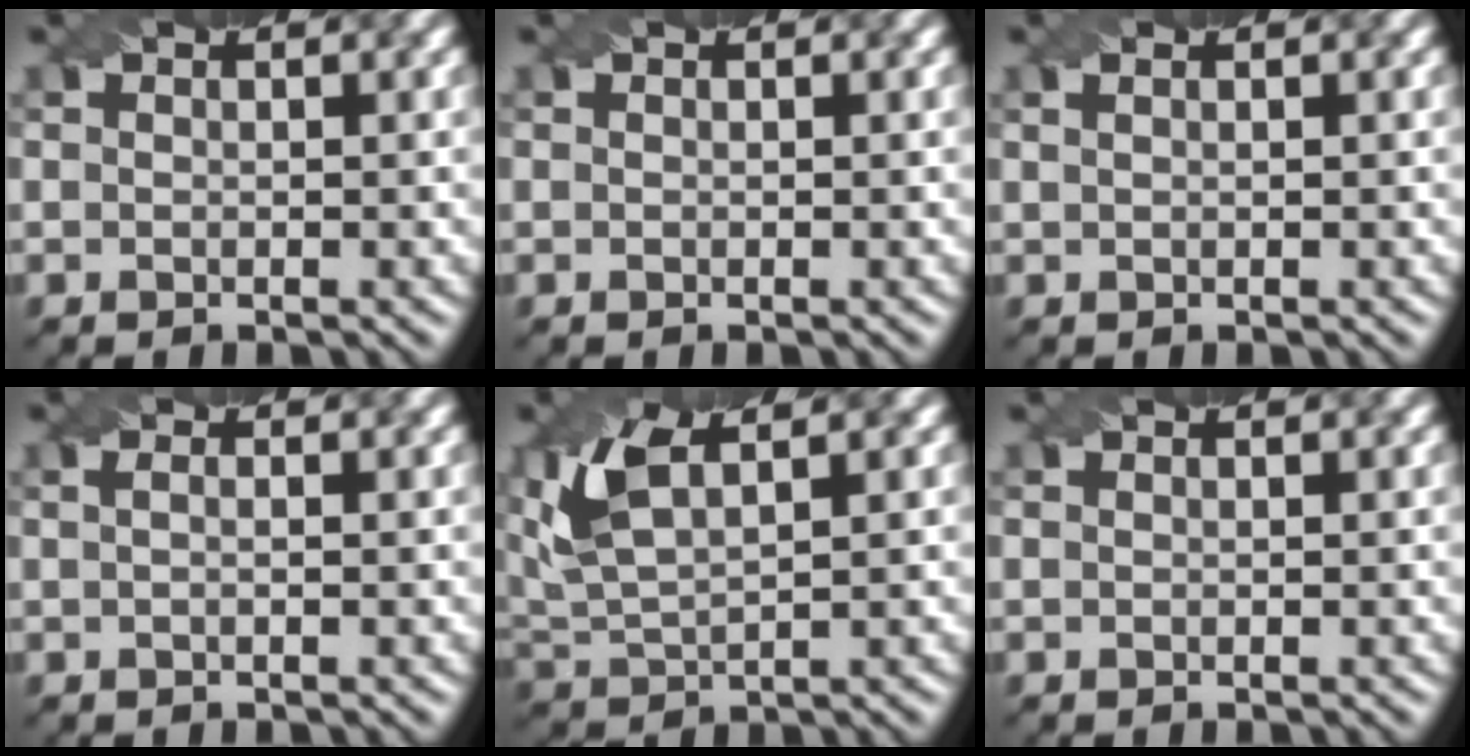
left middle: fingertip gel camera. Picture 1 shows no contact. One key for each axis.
{"total": 0.0}
{"total": 1.3, "fx": 0.8, "fy": 0.6, "fz": 0.9, "tx": -0.011, "ty": 0.000, "tz": 0.001}
{"total": 1.1, "fx": 0.3, "fy": 0.5, "fz": 0.9, "tx": -0.010, "ty": -0.001, "tz": -0.005}
{"total": 5.7, "fx": 2.6, "fy": 2.4, "fz": 4.6, "tx": -0.112, "ty": 0.012, "tz": 0.052}
{"total": 0.0}